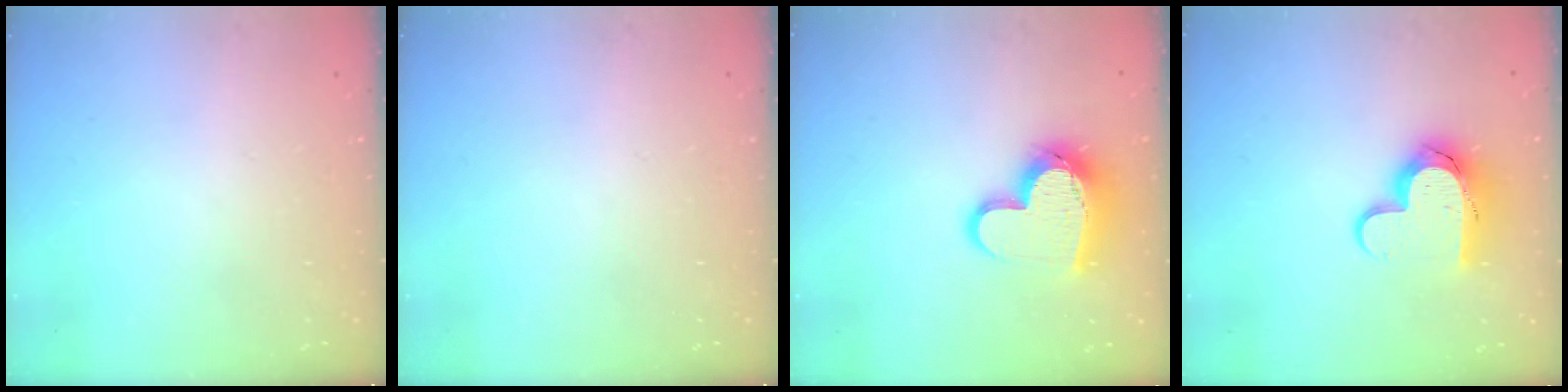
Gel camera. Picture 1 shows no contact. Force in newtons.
{"total": 0.0}
{"total": 15.5, "press": 15.4, "slide": 1.6}
{"total": 14.0, "press": 13.9, "slide": 1.4}